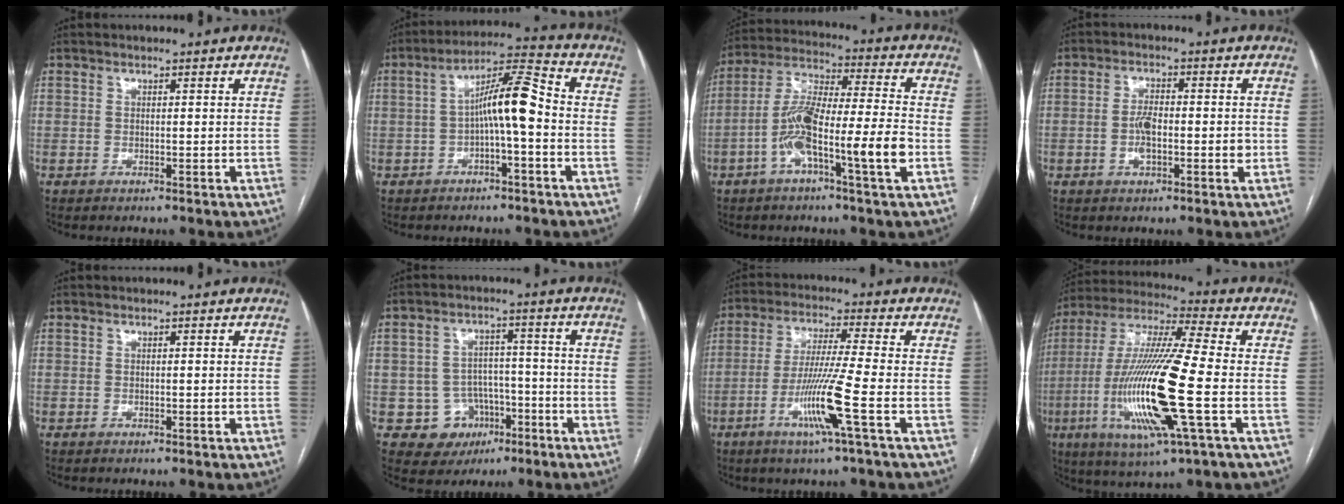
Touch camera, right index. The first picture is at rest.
{"total": 8.7, "force": [-1.1, 1.0, 8.6], "torque": [-0.147, 0.031, -0.023]}
{"total": 13.7, "force": [-4.5, 0.8, 12.9], "torque": [-0.247, 0.012, -0.086]}
{"total": 5.1, "force": [-0.8, 2.0, 4.7], "torque": [-0.093, 0.007, -0.013]}
{"total": 0.0}
{"total": 7.7, "force": [-3.0, 7.0, 1.3], "torque": [-0.011, 0.017, -0.036]}
{"total": 10.1, "force": [-3.8, -1.5, 9.2], "torque": [-0.181, -0.017, -0.077]}
{"total": 20.4, "force": [-4.6, 1.3, 19.8], "torque": [-0.420, -0.020, -0.087]}